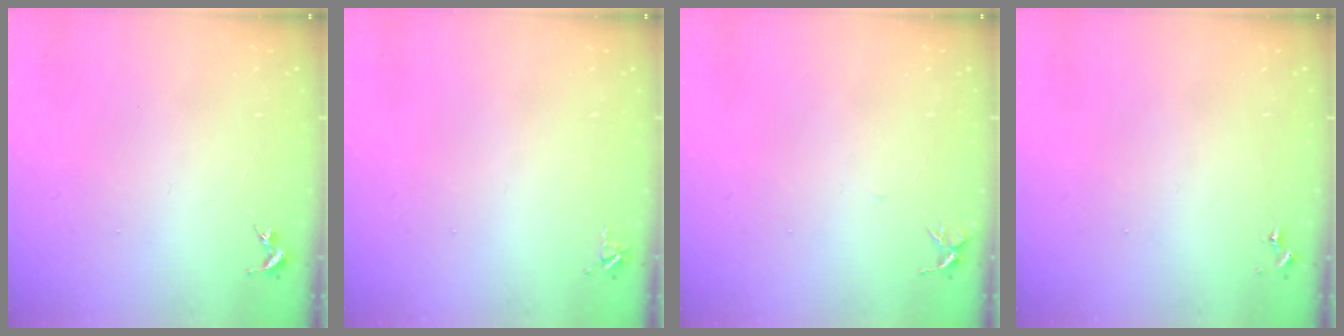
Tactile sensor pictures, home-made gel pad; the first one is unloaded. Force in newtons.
{"total": 4.1, "press": 4.1, "slide": 0.5}
{"total": 4.5, "press": 4.5, "slide": 0.4}
{"total": 0.0}